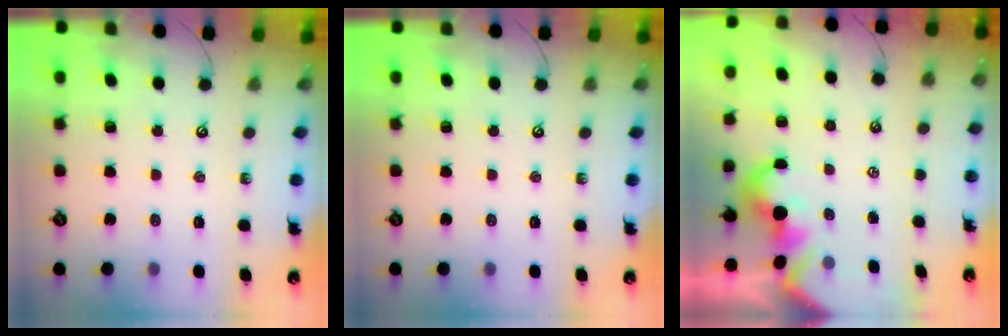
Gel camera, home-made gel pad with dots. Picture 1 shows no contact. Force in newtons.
{"total": 0.0}
{"total": 1.7, "press": 1.5, "slide": 0.8}